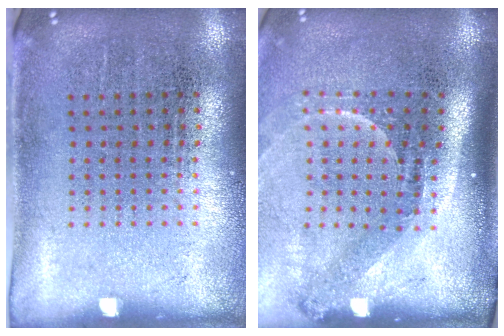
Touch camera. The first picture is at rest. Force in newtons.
{"total": 2.2, "press": 1.4, "slide": 1.7}